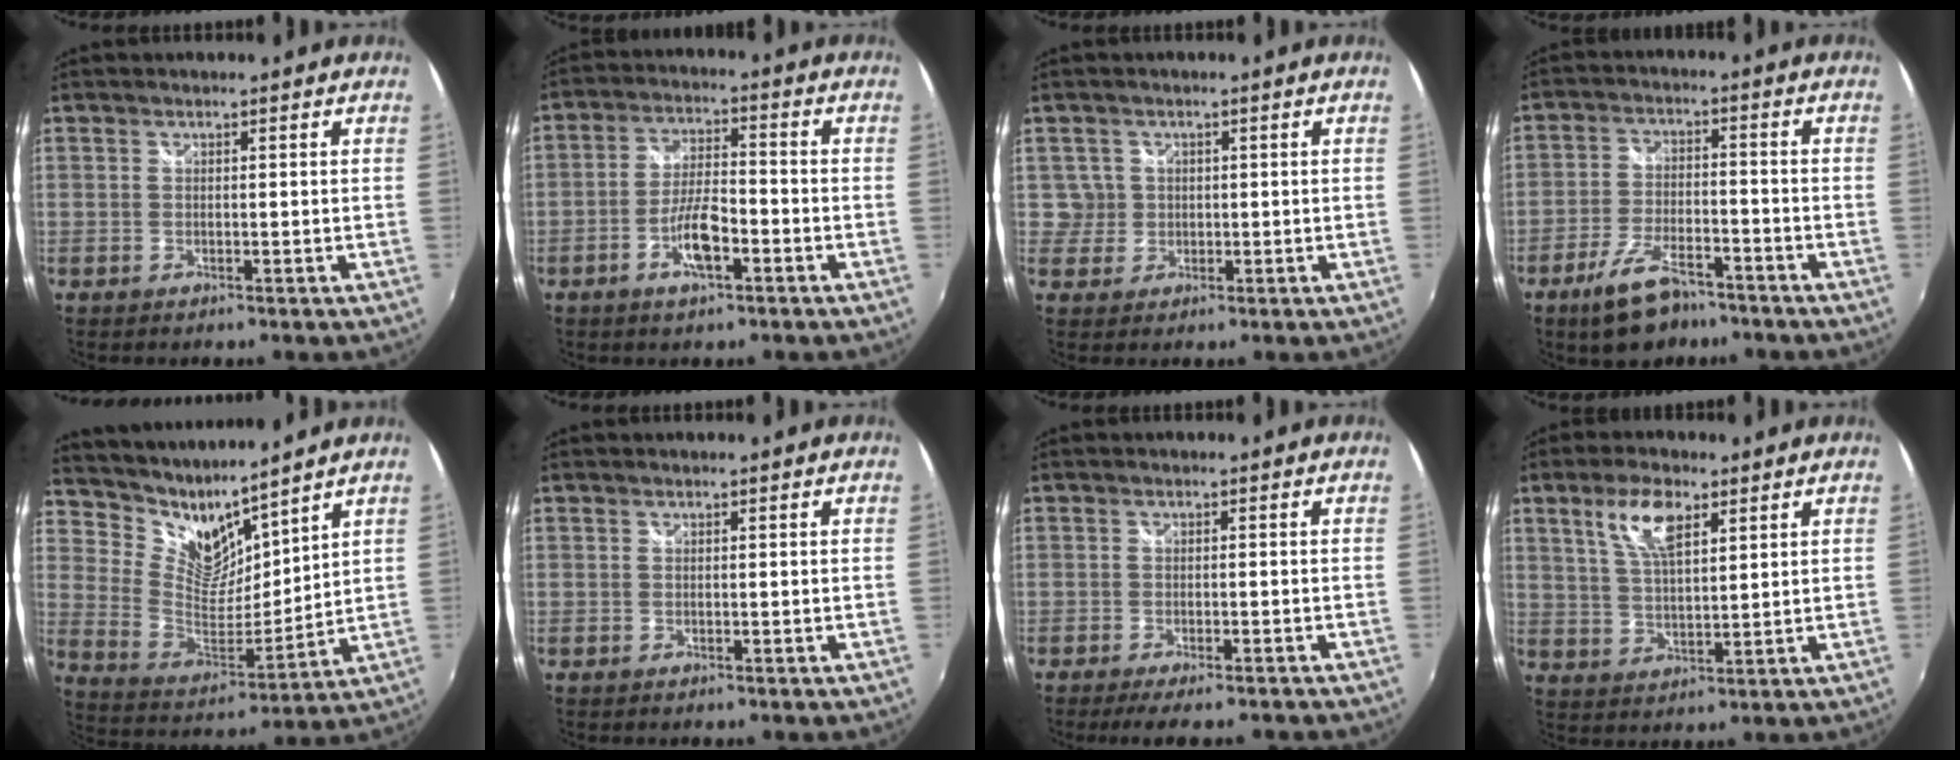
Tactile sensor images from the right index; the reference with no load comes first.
{"total": 7.5, "force": [-3.5, 2.3, 6.2], "torque": [-0.126, 0.003, -0.062]}
{"total": 3.2, "force": [0.4, 3.2, -0.1], "torque": [0.016, 0.017, 0.006]}
{"total": 9.9, "force": [-7.0, 4.2, 5.5], "torque": [-0.123, -0.004, -0.119]}
{"total": 10.8, "force": [9.6, 3.7, 3.4], "torque": [-0.070, -0.022, 0.190]}
{"total": 0.0}
{"total": 7.2, "force": [-6.0, 1.3, 3.7], "torque": [-0.080, -0.025, -0.093]}
{"total": 7.9, "force": [4.0, 3.0, 6.0], "torque": [-0.116, 0.009, 0.080]}